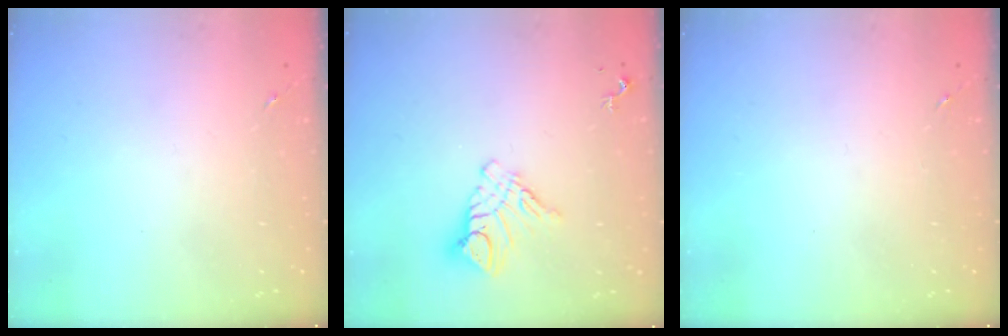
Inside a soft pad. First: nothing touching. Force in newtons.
{"total": 10.4, "press": 10.3, "slide": 0.7}
{"total": 0.0}